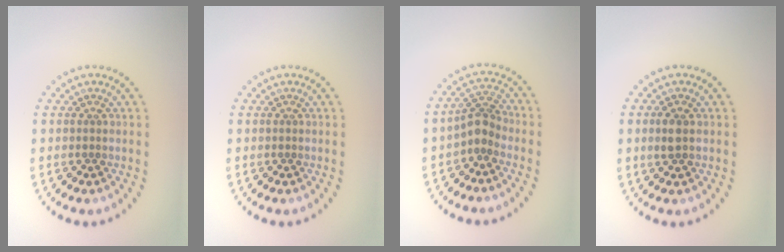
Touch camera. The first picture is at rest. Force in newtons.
{"total": 0.0}
{"total": 2.5, "press": 1.8, "slide": 1.6}
{"total": 1.6, "press": 1.6, "slide": 0.2}